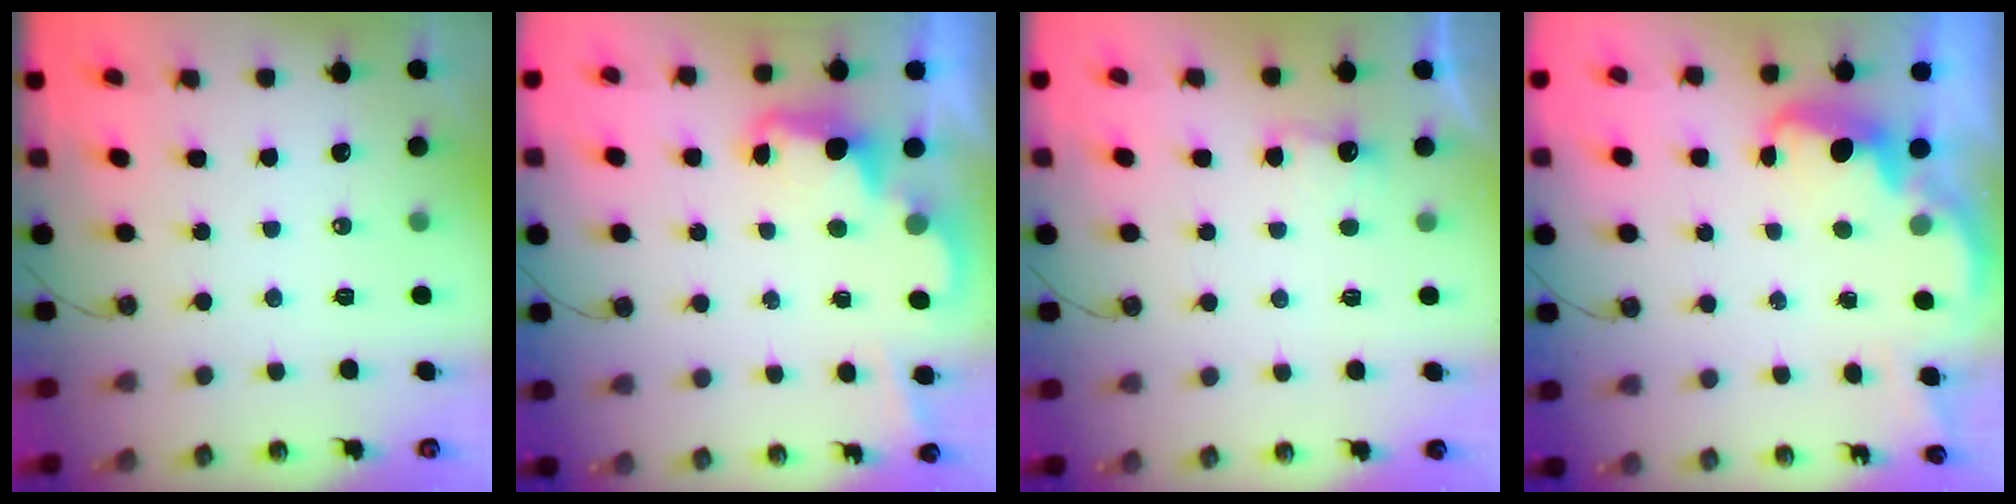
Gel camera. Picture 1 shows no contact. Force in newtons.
{"total": 2.4, "press": 2.4, "slide": 0.6}
{"total": 3.2, "press": 3.0, "slide": 1.0}
{"total": 2.9, "press": 2.9, "slide": 0.6}